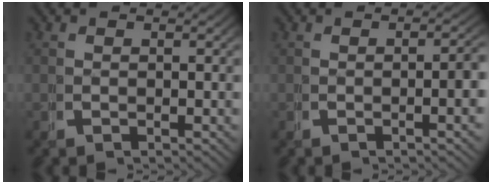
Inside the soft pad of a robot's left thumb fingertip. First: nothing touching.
{"total": 2.8, "force": [-0.4, 0.3, 2.8], "torque": [-0.041, 0.002, -0.006]}